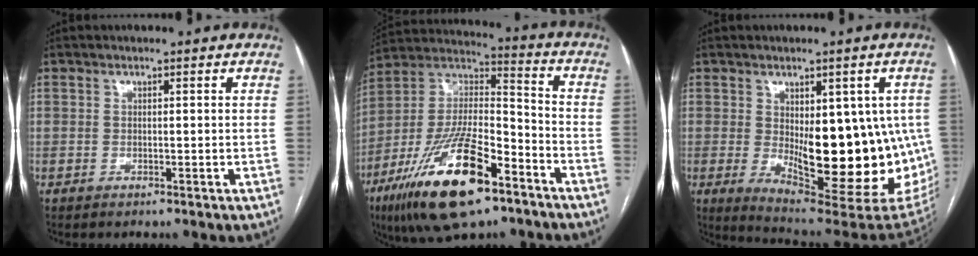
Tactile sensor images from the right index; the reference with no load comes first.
{"total": 22.6, "force": [-12.9, 6.9, 17.3], "torque": [-0.344, -0.015, -0.226]}
{"total": 19.5, "force": [-1.7, 7.3, 18.0], "torque": [-0.185, -0.003, 0.005]}